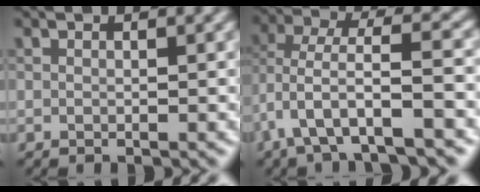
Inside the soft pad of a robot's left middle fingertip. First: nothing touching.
{"total": 6.7, "force": [-2.4, 2.0, 5.9], "torque": [-0.113, 0.009, -0.051]}